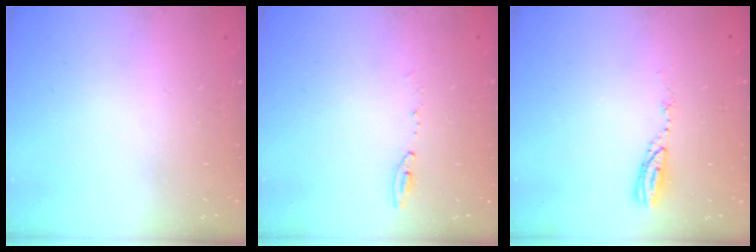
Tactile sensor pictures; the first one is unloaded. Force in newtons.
{"total": 6.3, "press": 6.2, "slide": 0.8}
{"total": 5.3, "press": 5.3, "slide": 0.2}